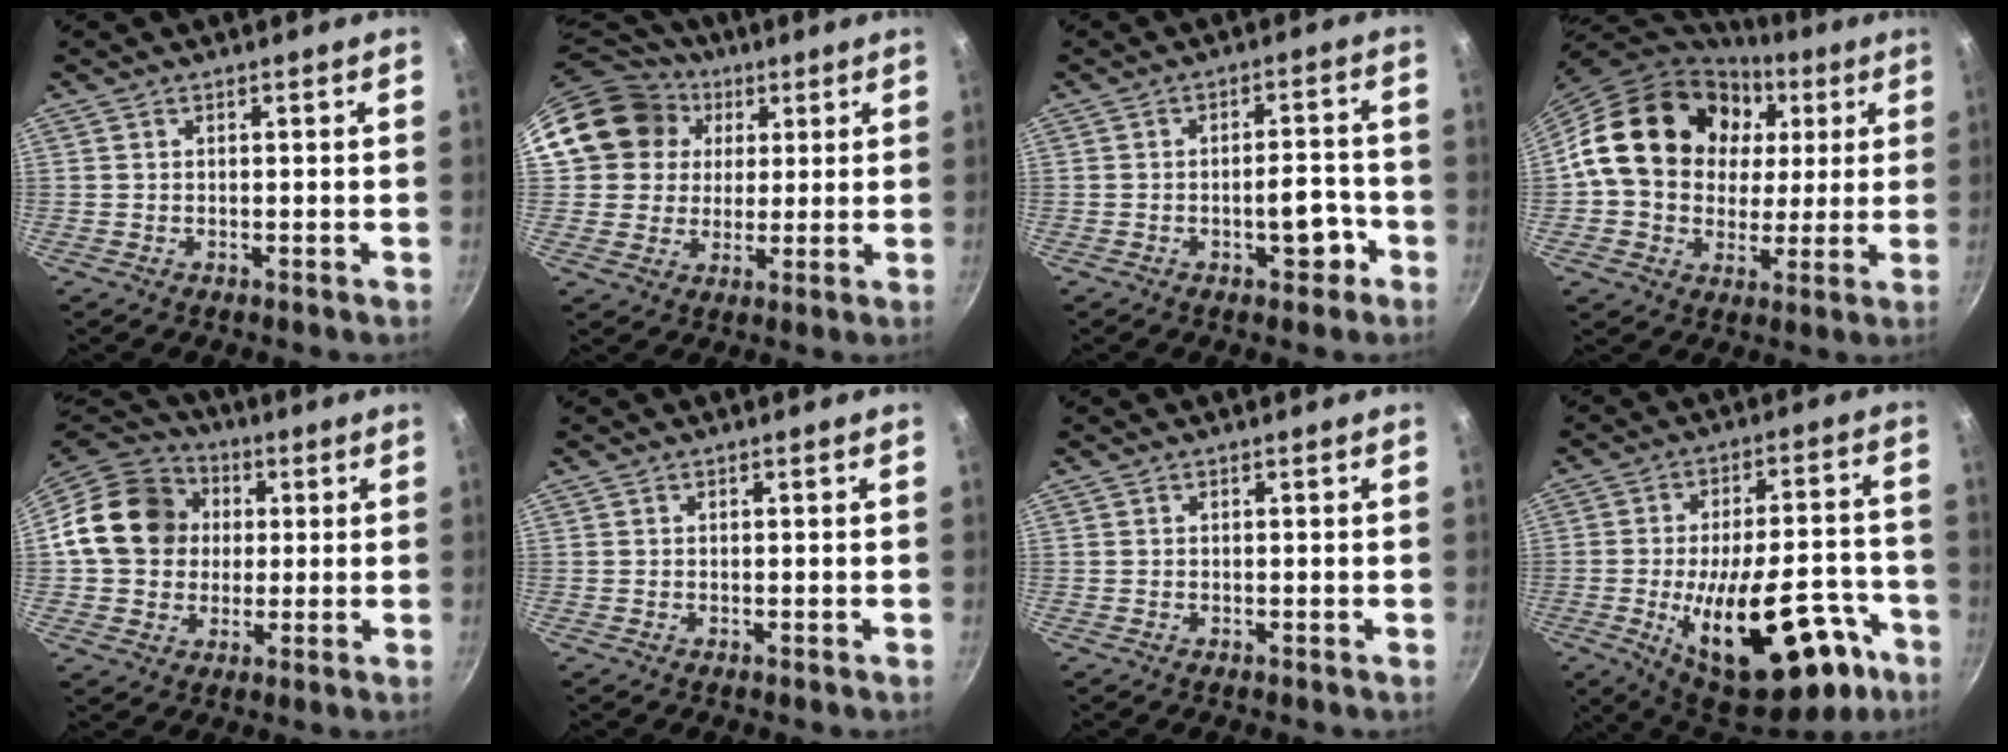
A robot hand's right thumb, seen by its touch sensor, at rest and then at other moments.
{"total": 15.4, "force": [4.9, 13.6, 5.2], "torque": [-0.081, 0.020, 0.084]}
{"total": 6.1, "force": [-2.7, 3.0, 4.7], "torque": [-0.032, 0.028, -0.034]}
{"total": 21.6, "force": [4.9, 17.4, 11.8], "torque": [-0.181, 0.020, 0.081]}
{"total": 16.7, "force": [2.1, 14.4, 8.3], "torque": [-0.122, 0.026, 0.024]}
{"total": 0.0}
{"total": 0.0}
{"total": 26.7, "force": [-11.3, 12.0, 21.0], "torque": [-0.255, 0.044, -0.144]}